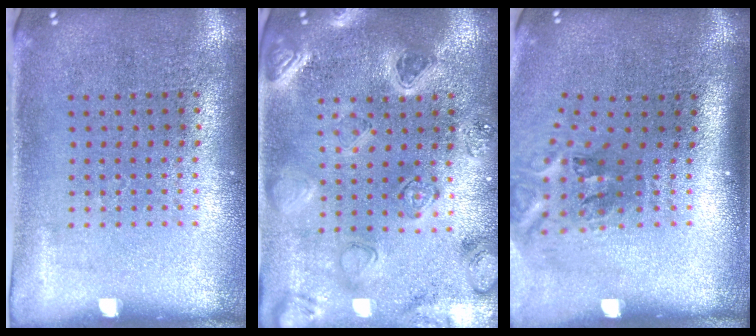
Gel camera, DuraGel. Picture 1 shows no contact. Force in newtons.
{"total": 2.2, "press": 2.2, "slide": 0.5}
{"total": 2.3, "press": 1.3, "slide": 1.8}